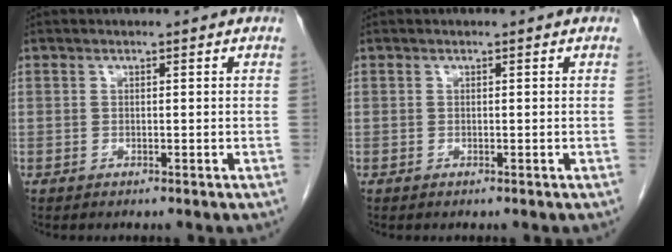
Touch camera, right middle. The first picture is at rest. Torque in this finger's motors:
{"motor_torque": [-0.08, 0.23, -0.04, -0.01]}